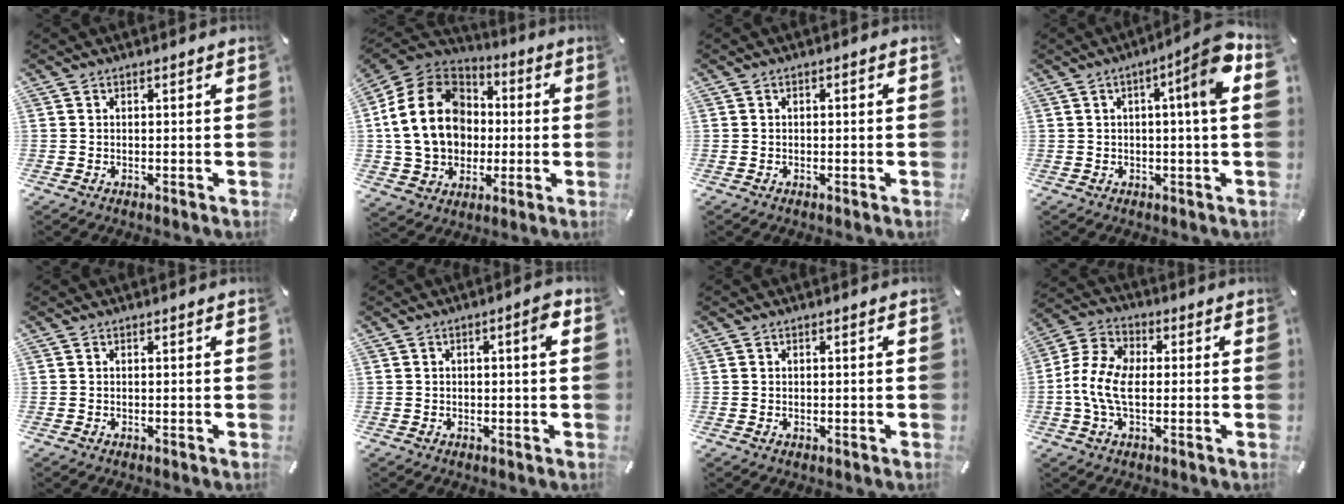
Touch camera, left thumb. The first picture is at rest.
{"total": 20.7, "force": [-0.1, 17.3, 11.3], "torque": [-0.232, 0.017, 0.002]}
{"total": 0.9, "force": [-0.3, 0.5, 0.6], "torque": [-0.012, 0.003, -0.006]}
{"total": 9.5, "force": [2.5, 0.7, 9.1], "torque": [-0.132, -0.010, 0.029]}
{"total": 0.0}
{"total": 2.9, "force": [0.5, 0.8, 2.8], "torque": [-0.036, 0.002, 0.002]}
{"total": 0.5, "force": [0.0, 0.5, 0.2], "torque": [-0.004, 0.003, -0.001]}
{"total": 10.2, "force": [-1.7, 6.4, 7.7], "torque": [-0.177, 0.004, -0.032]}